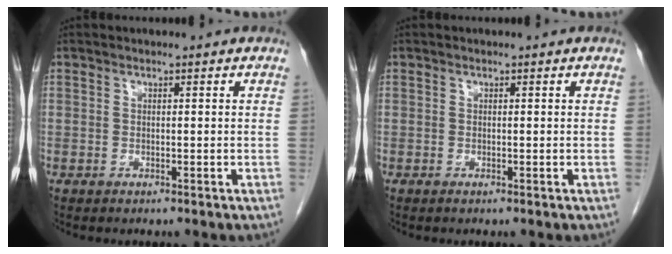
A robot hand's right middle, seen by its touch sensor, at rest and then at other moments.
{"total": 0.0}